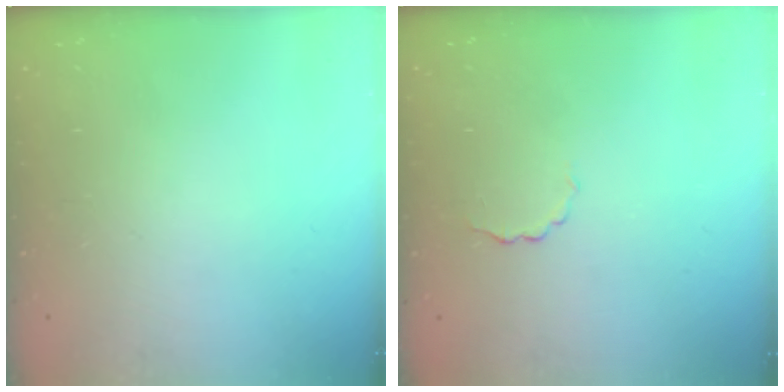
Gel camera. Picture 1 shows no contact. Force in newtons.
{"total": 2.2, "press": 2.2, "slide": 0.6}